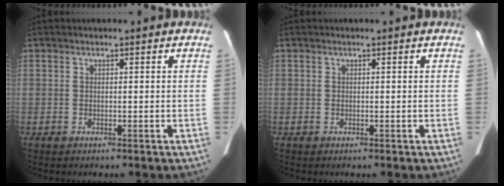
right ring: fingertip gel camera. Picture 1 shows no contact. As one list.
[{"total": 0.0}]